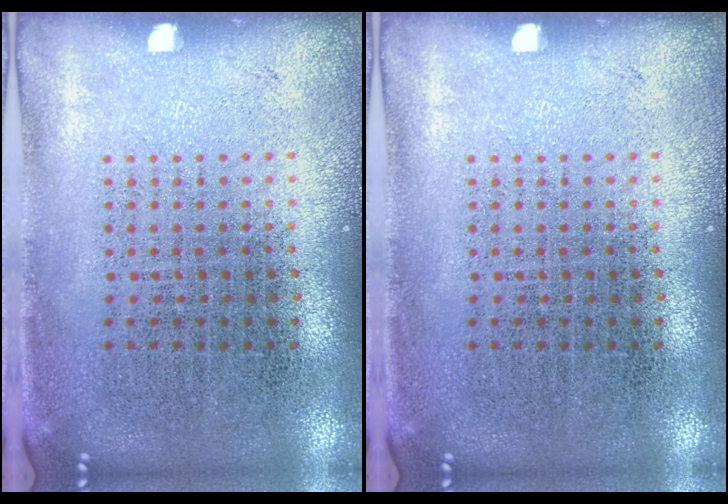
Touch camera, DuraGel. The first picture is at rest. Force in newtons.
{"total": 0.0}